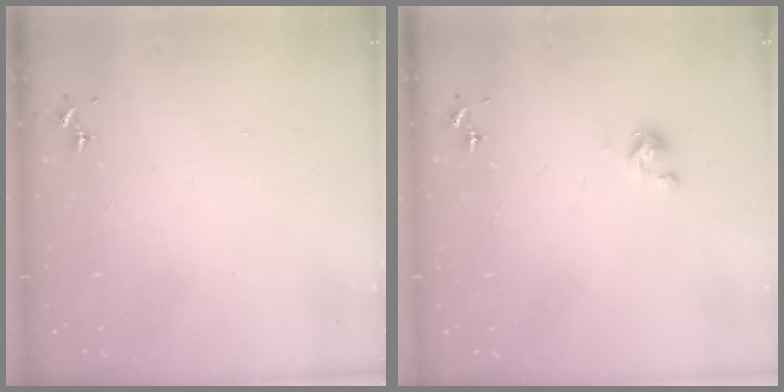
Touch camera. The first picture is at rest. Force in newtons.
{"total": 2.7, "press": 2.7, "slide": 0.3}